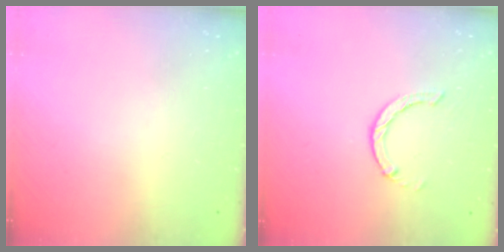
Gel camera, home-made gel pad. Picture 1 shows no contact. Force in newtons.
{"total": 1.0, "press": 0.9, "slide": 0.3}